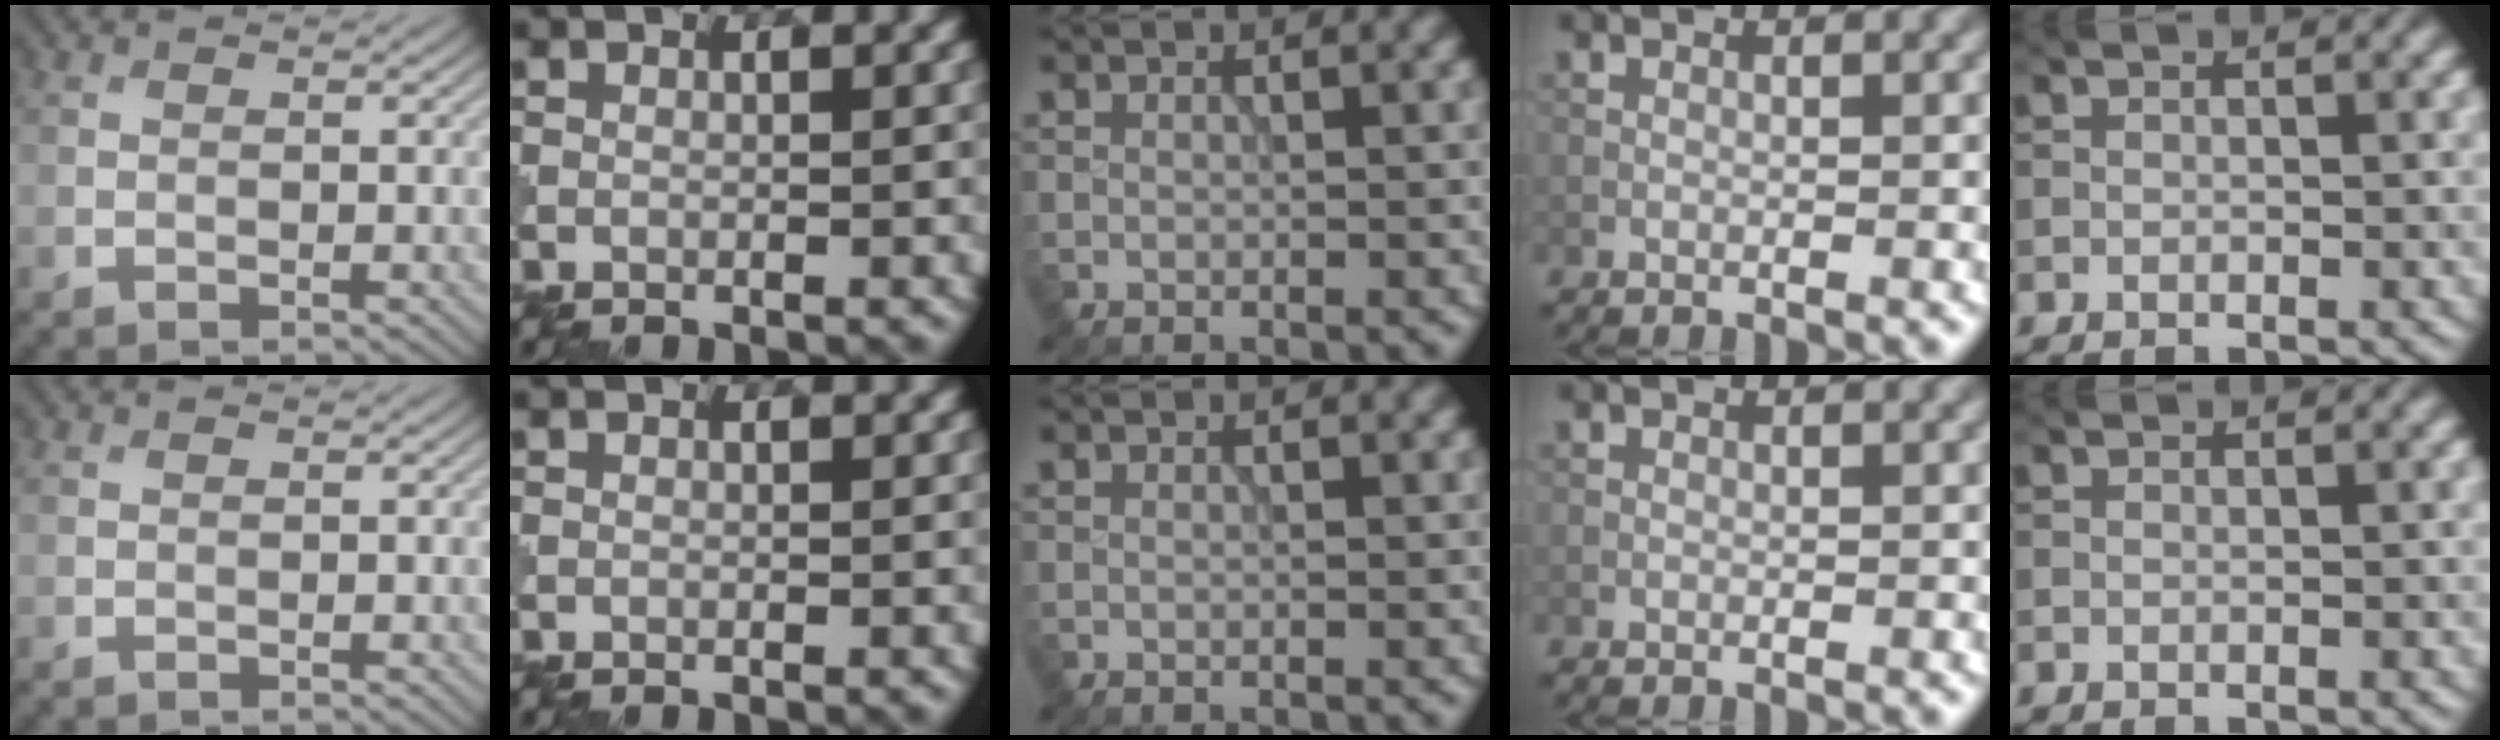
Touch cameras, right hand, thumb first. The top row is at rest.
{}